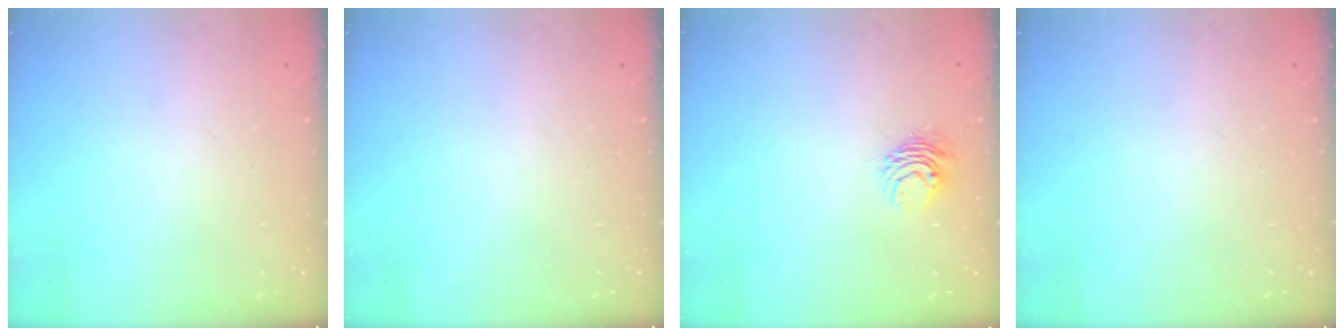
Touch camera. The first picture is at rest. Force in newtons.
{"total": 0.0}
{"total": 5.0, "press": 4.9, "slide": 0.5}
{"total": 0.0}